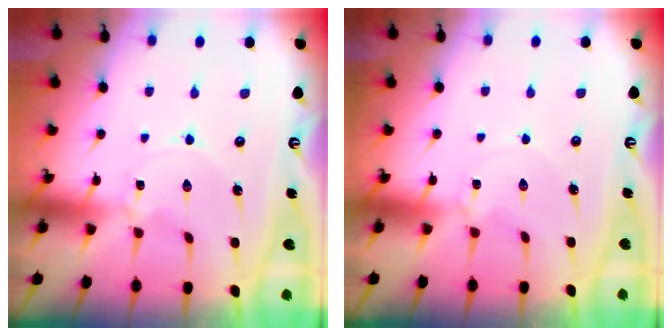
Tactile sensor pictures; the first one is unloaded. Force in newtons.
{"total": 1.1, "press": 1.0, "slide": 0.4}